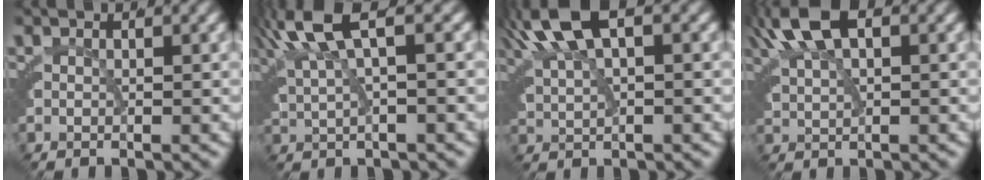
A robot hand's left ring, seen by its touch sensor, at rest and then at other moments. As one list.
[{"total": 6.3, "force": [3.6, 1.9, 4.8], "torque": [-0.087, 0.018, 0.055]}, {"total": 5.7, "force": [3.5, 2.0, 4.0], "torque": [-0.088, 0.012, 0.060]}, {"total": 4.5, "force": [2.9, 1.6, 3.1], "torque": [-0.079, 0.006, 0.052]}]